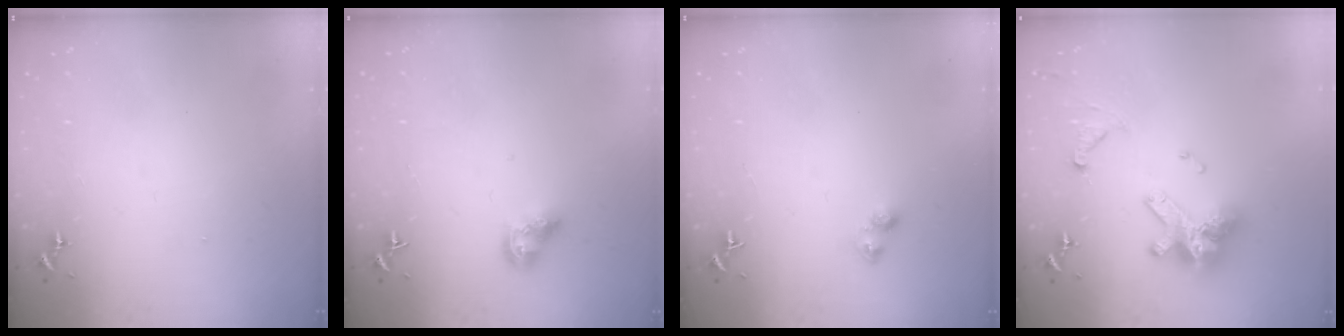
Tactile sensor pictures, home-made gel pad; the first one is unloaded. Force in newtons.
{"total": 8.9, "press": 8.9, "slide": 0.8}
{"total": 3.6, "press": 3.6, "slide": 0.5}
{"total": 15.0, "press": 15.0, "slide": 0.9}